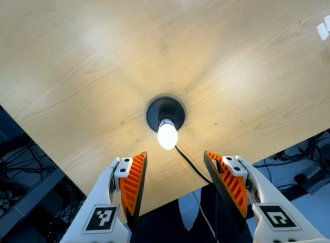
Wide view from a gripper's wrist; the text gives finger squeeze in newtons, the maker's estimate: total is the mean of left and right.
{"total": 0.0}